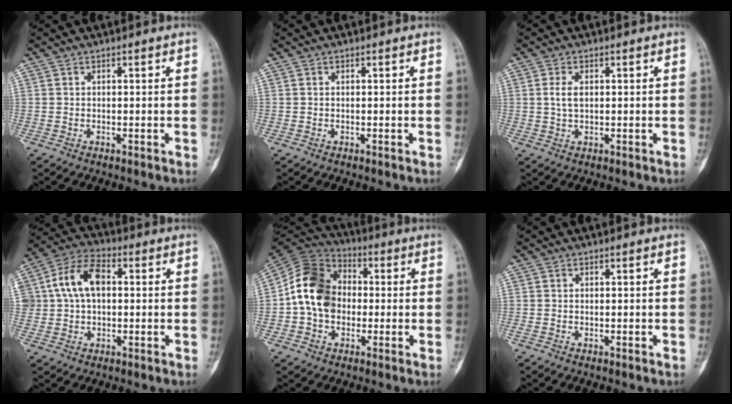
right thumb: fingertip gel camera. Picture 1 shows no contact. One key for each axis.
{"total": 0.0}
{"total": 2.9, "fx": 0.5, "fy": 1.6, "fz": 2.4, "tx": -0.044, "ty": 0.000, "tz": 0.010}
{"total": 10.7, "fx": 1.5, "fy": 7.1, "fz": 7.8, "tx": -0.136, "ty": 0.026, "tz": 0.025}
{"total": 13.8, "fx": -0.5, "fy": 10.9, "fz": 8.4, "tx": -0.135, "ty": 0.033, "tz": -0.021}
{"total": 0.0}